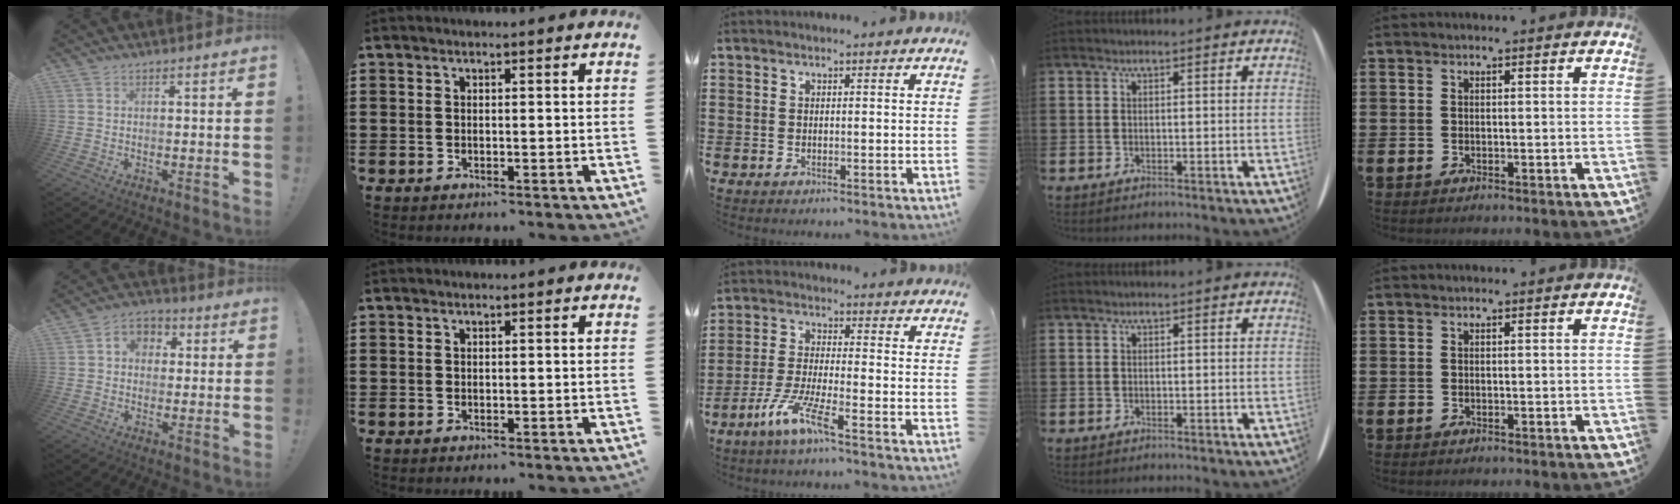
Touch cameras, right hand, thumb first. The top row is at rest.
{"thumb": {"total": 5.7, "force": [-0.1, 5.0, 2.6], "torque": [-0.043, 0.013, 0.002]}, "middle": {"total": 6.9, "force": [-4.5, 0.6, 5.2], "torque": [-0.116, -0.010, -0.087]}}